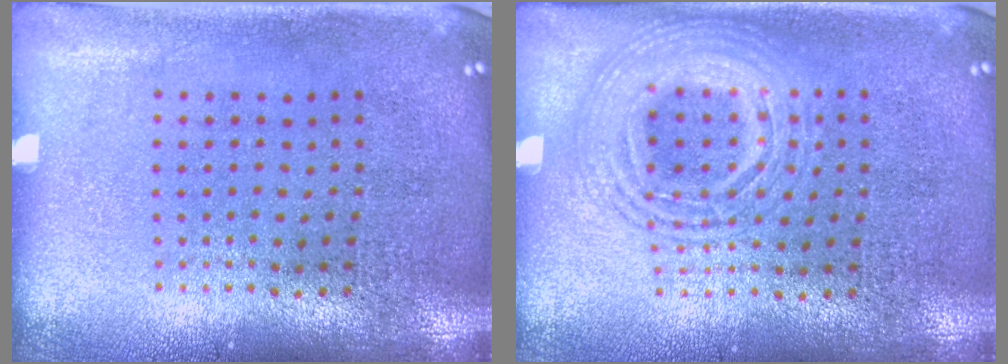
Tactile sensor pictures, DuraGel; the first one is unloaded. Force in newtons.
{"total": 2.3, "press": 2.3, "slide": 0.3}